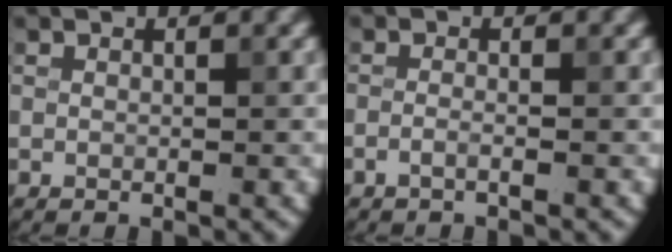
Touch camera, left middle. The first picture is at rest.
{"total": 1.1, "force": [-0.6, 0.3, 0.8], "torque": [-0.015, -0.002, -0.015]}